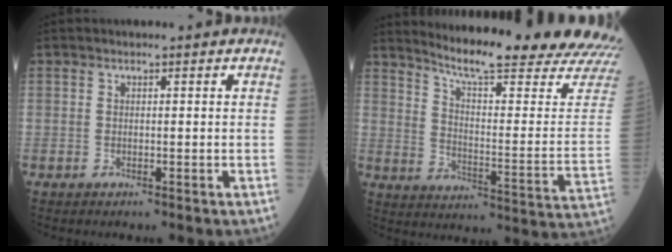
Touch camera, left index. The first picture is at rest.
{"total": 23.4, "force": [21.4, -0.9, 9.4], "torque": [-0.147, -0.120, 0.273]}